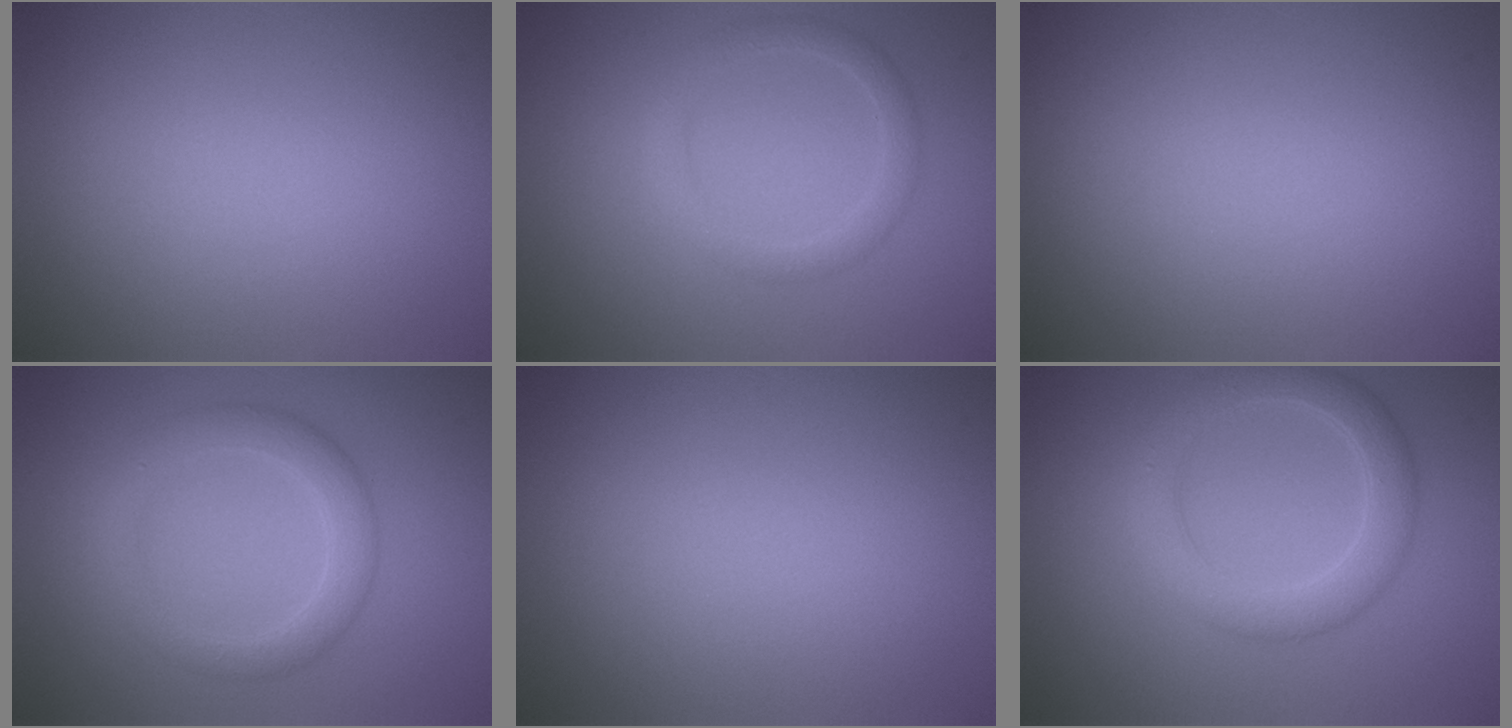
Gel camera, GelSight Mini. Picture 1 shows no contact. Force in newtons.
{"total": 2.1, "press": 2.1, "slide": 0.1}
{"total": 0.0}
{"total": 3.3, "press": 3.3, "slide": 0.1}
{"total": 0.0}
{"total": 4.1, "press": 4.0, "slide": 0.2}